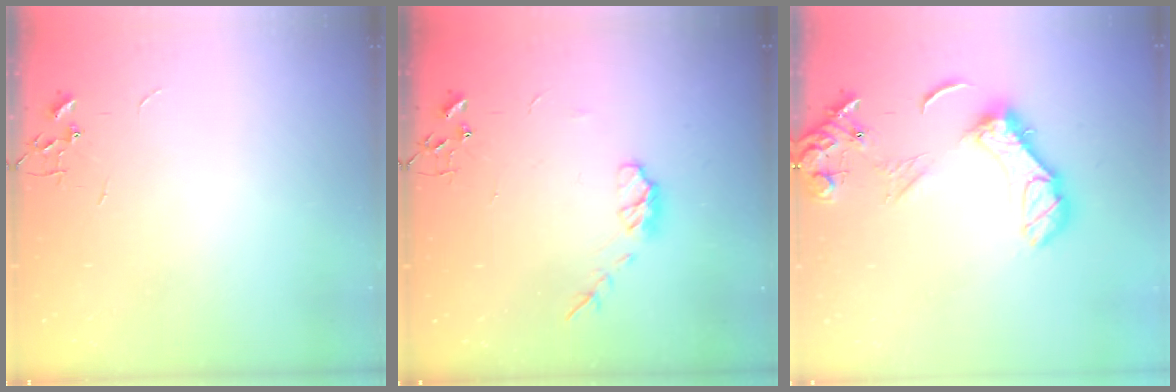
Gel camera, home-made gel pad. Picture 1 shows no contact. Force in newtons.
{"total": 6.9, "press": 6.9, "slide": 0.4}
{"total": 13.9, "press": 13.8, "slide": 1.6}